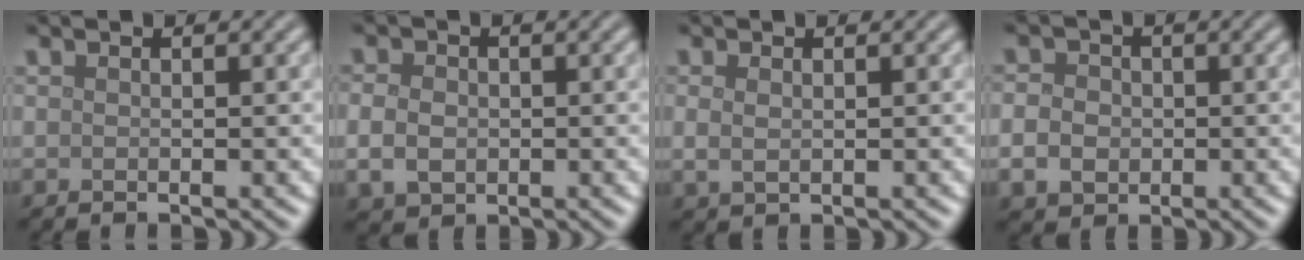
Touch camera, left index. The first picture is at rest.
{"total": 2.9, "force": [-0.3, 2.3, 1.7], "torque": [-0.035, -0.001, -0.009]}
{"total": 1.3, "force": [0.3, 0.8, 0.9], "torque": [-0.023, -0.003, 0.009]}
{"total": 3.2, "force": [-0.5, 2.8, 1.6], "torque": [-0.025, 0.000, -0.013]}